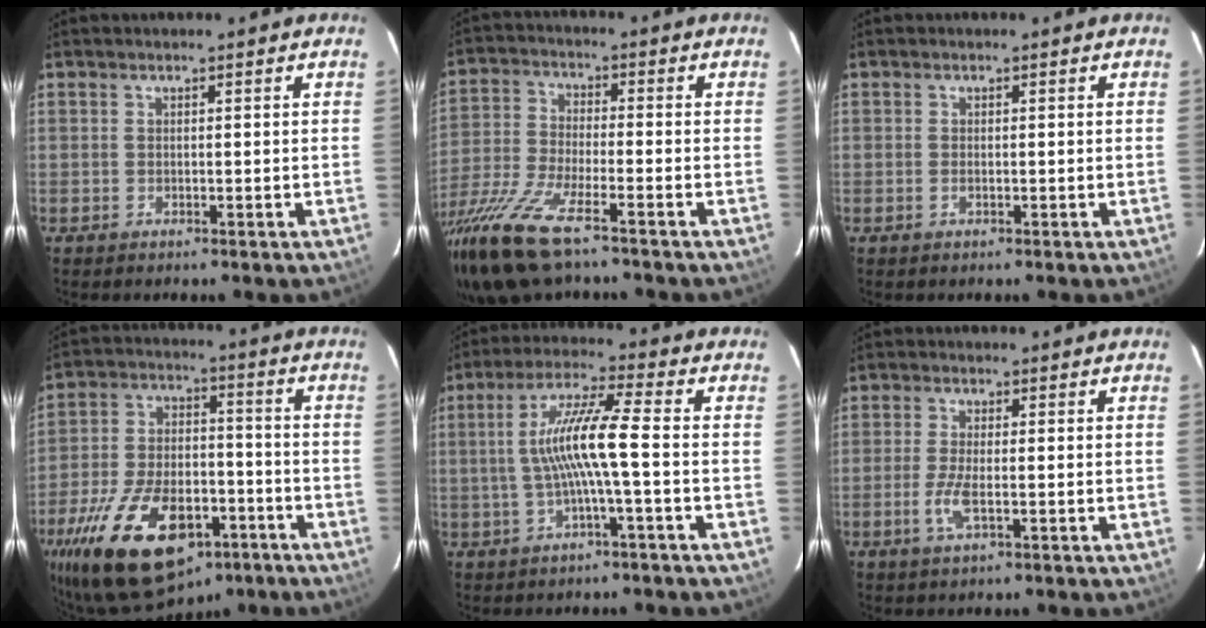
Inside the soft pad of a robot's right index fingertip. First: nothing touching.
{"total": 16.6, "force": [-11.9, 3.5, 11.0], "torque": [-0.243, -0.051, -0.231]}
{"total": 0.8, "force": [-0.4, 0.4, 0.6], "torque": [-0.013, -0.001, -0.008]}
{"total": 26.1, "force": [-15.1, 13.3, 16.7], "torque": [-0.344, -0.017, -0.232]}
{"total": 8.0, "force": [-1.6, 0.0, 7.8], "torque": [-0.161, 0.011, -0.026]}
{"total": 4.4, "force": [-1.6, 0.9, 4.0], "torque": [-0.087, -0.007, -0.033]}